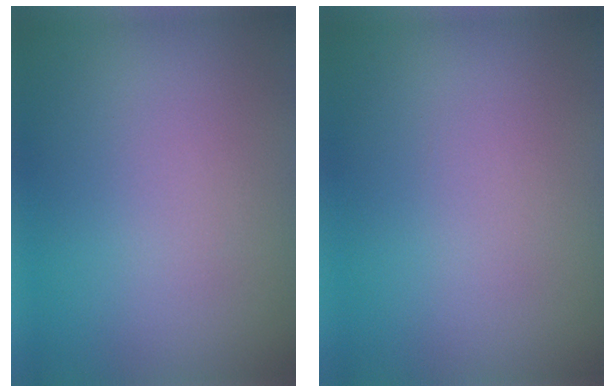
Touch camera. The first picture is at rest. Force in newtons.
{"total": 0.0}